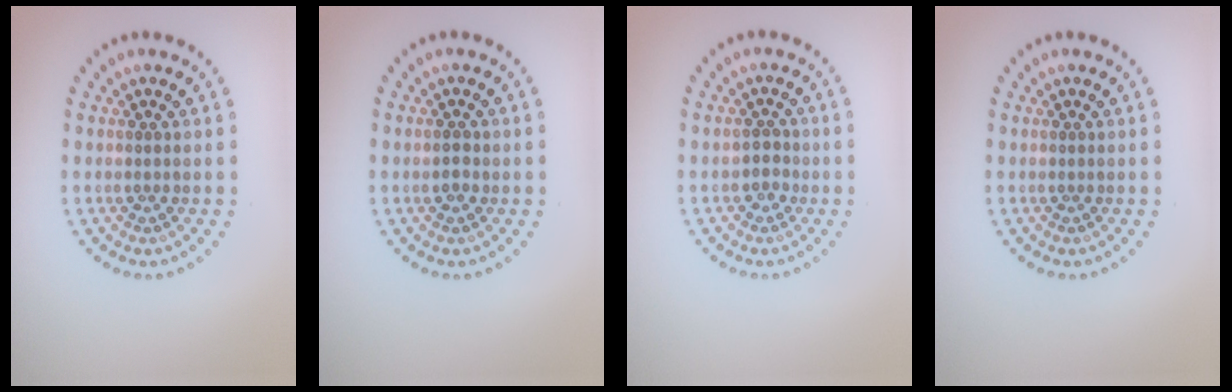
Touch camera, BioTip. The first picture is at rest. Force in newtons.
{"total": 1.1, "press": 1.1, "slide": 0.1}
{"total": 1.5, "press": 1.4, "slide": 0.7}
{"total": 0.0}